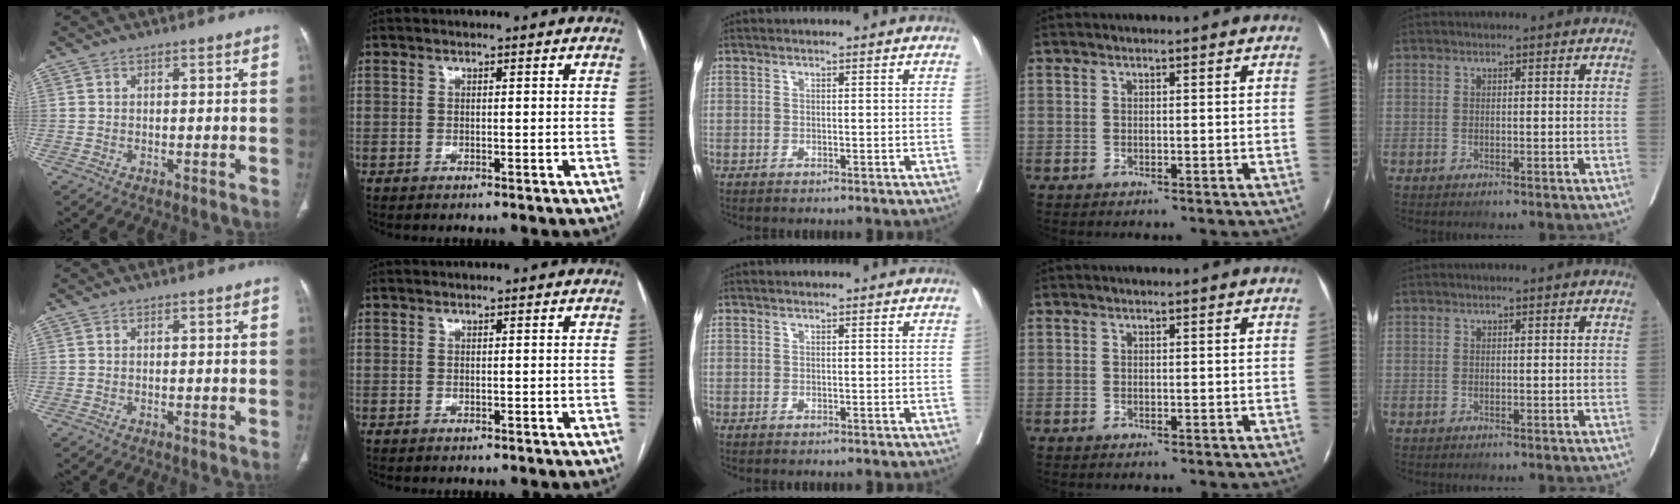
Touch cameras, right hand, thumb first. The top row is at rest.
{}